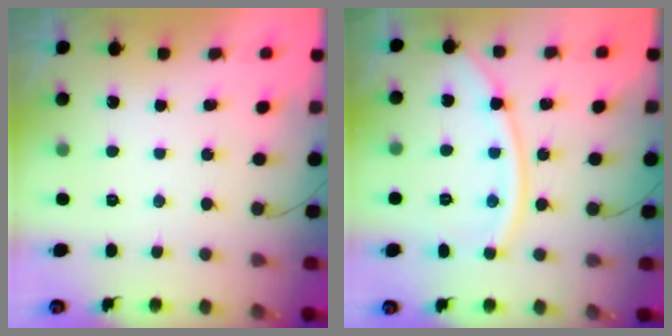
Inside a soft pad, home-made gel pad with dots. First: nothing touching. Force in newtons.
{"total": 11.1, "press": 11.1, "slide": 0.4}